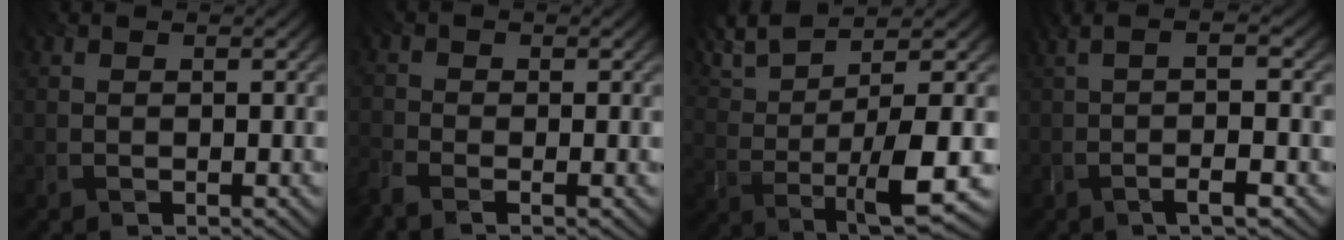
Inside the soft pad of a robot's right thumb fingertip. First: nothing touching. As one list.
[{"total": 2.8, "force": [-2.5, 0.7, 1.0], "torque": [-0.031, -0.004, -0.064]}, {"total": 10.1, "force": [2.9, 2.8, 9.3], "torque": [-0.183, 0.005, 0.054]}, {"total": 5.3, "force": [-1.5, 0.5, 5.0], "torque": [-0.079, 0.012, -0.032]}]